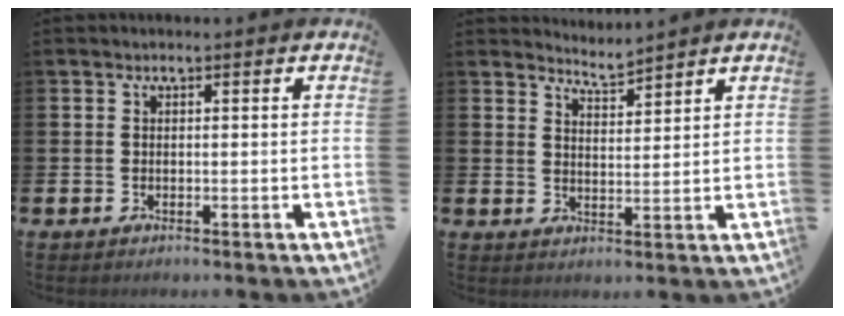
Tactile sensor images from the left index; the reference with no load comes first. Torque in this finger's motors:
{"motor_torque": [-0.20, -0.15, -0.06, 0.00]}